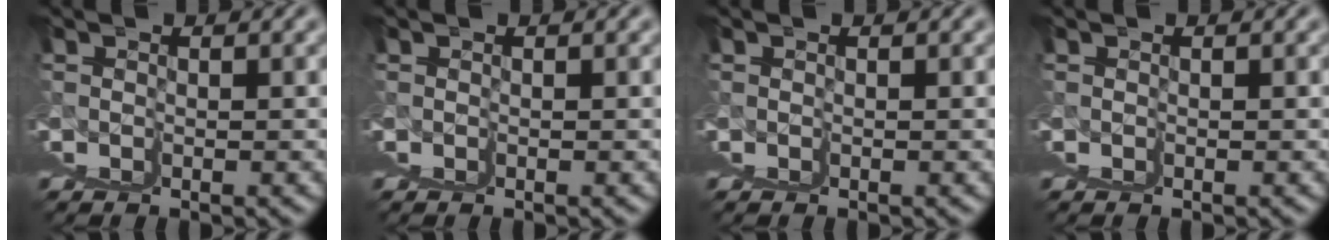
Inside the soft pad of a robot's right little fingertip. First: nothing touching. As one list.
[{"total": 0.0}, {"total": 0.0}, {"total": 0.0}]